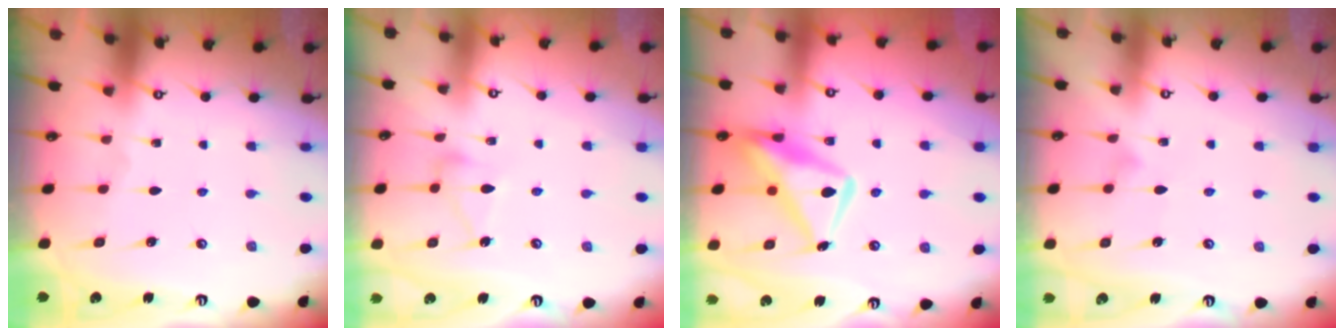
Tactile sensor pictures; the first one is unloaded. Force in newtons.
{"total": 8.0, "press": 8.0, "slide": 0.4}
{"total": 16.4, "press": 16.3, "slide": 1.6}
{"total": 4.4, "press": 4.4, "slide": 0.3}